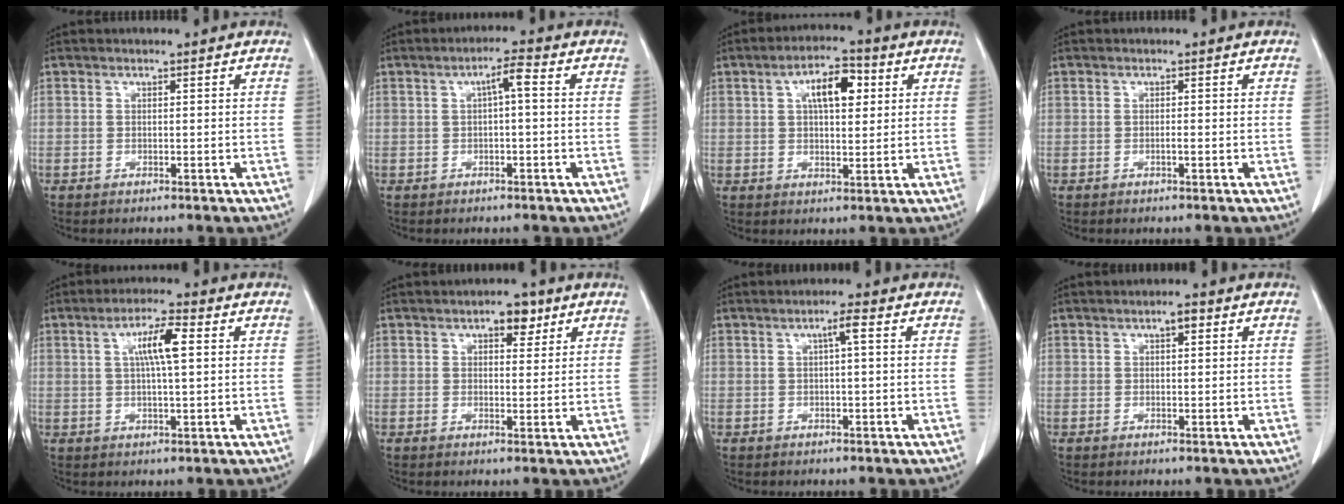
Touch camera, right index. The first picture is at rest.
{"total": 3.5, "force": [0.6, 0.7, 3.4], "torque": [-0.059, 0.012, 0.009]}
{"total": 8.1, "force": [2.6, 3.4, 6.9], "torque": [-0.122, 0.018, 0.042]}
{"total": 1.0, "force": [-0.3, 0.3, 0.9], "torque": [-0.020, 0.001, -0.004]}
{"total": 6.6, "force": [1.7, 1.2, 6.3], "torque": [-0.115, 0.011, 0.031]}
{"total": 4.6, "force": [2.5, 2.4, 3.0], "torque": [-0.045, 0.011, 0.039]}
{"total": 2.6, "force": [0.8, 0.4, 2.5], "torque": [-0.045, 0.008, 0.014]}
{"total": 2.4, "force": [1.1, 1.0, 1.9], "torque": [-0.033, 0.007, 0.018]}